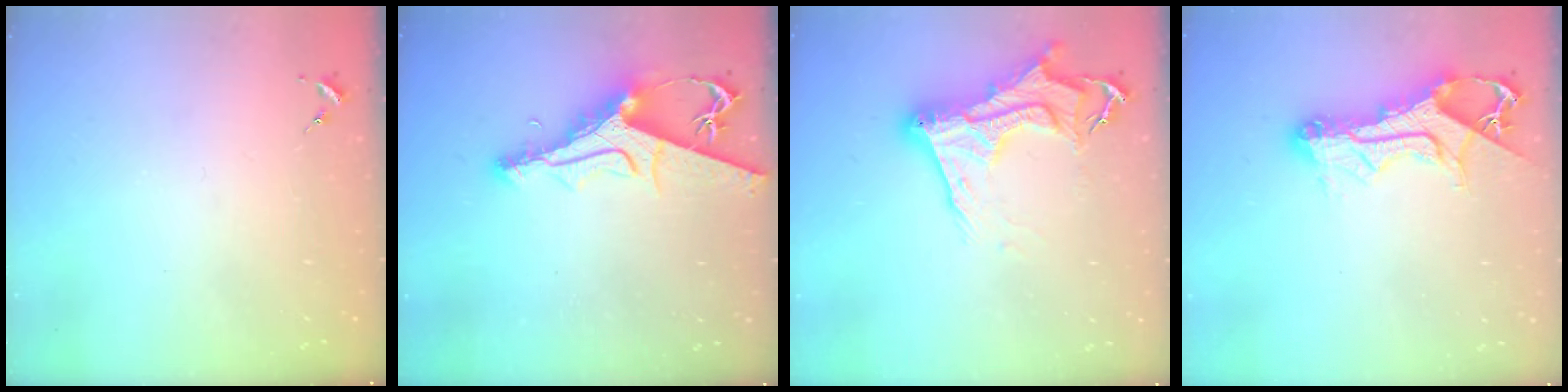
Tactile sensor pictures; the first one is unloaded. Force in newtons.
{"total": 11.6, "press": 11.6, "slide": 1.2}
{"total": 17.1, "press": 17.1, "slide": 1.6}
{"total": 13.9, "press": 13.9, "slide": 1.4}